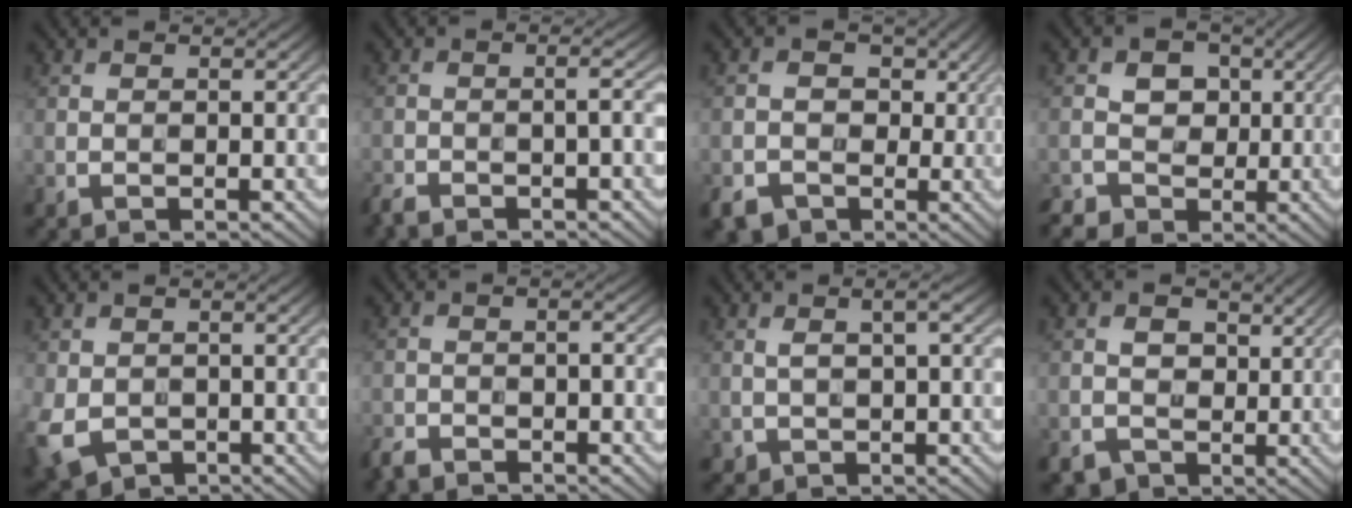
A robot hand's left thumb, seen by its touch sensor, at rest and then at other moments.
{"total": 3.2, "force": [-2.3, 0.6, 2.1], "torque": [-0.034, 0.000, -0.051]}
{"total": 6.0, "force": [-1.5, 5.5, 1.8], "torque": [-0.044, -0.004, -0.039]}
{"total": 5.6, "force": [-1.3, 5.1, 1.9], "torque": [-0.035, 0.009, -0.035]}
{"total": 5.8, "force": [-1.9, 4.5, 3.3], "torque": [-0.090, -0.026, -0.034]}
{"total": 3.6, "force": [-3.0, 1.1, 1.7], "torque": [-0.032, -0.003, -0.063]}
{"total": 3.0, "force": [0.5, 1.4, 2.7], "torque": [-0.060, 0.001, 0.013]}
{"total": 3.6, "force": [-0.3, 3.4, 1.2], "torque": [-0.026, 0.001, -0.006]}